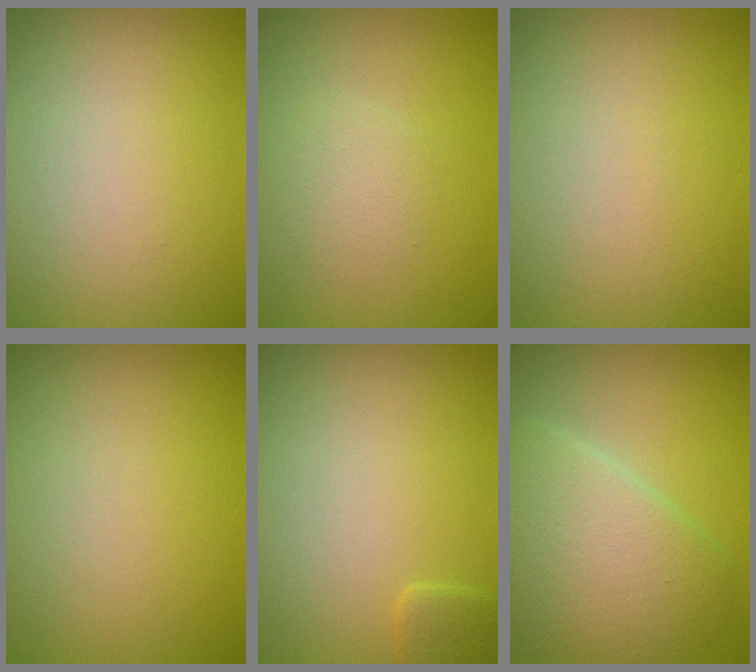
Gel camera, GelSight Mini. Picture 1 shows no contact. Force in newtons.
{"total": 1.5, "press": 1.5, "slide": 0.0}
{"total": 0.0}
{"total": 0.0}
{"total": 1.3, "press": 1.3, "slide": 0.2}
{"total": 6.8, "press": 6.8, "slide": 0.2}